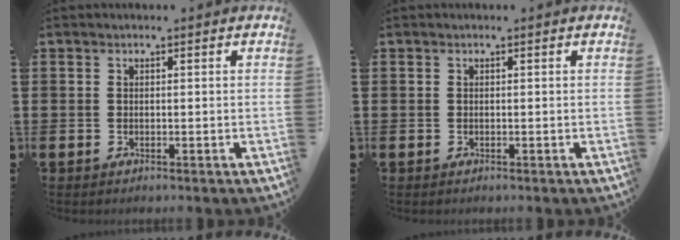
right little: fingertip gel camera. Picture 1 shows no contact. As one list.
[{"total": 0.0}]